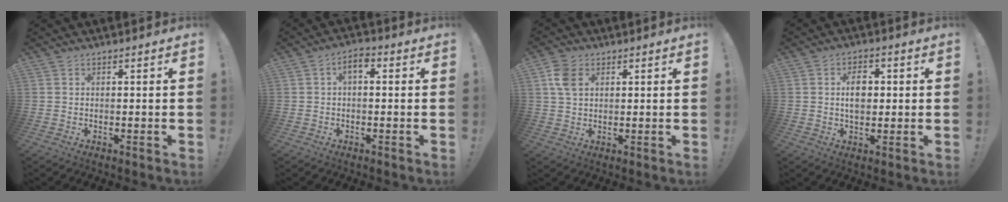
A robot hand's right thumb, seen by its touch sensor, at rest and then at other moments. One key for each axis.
{"total": 4.2, "fx": 0.2, "fy": 2.1, "fz": 3.7, "tx": -0.056, "ty": 0.007, "tz": 0.000}
{"total": 6.8, "fx": 2.5, "fy": 4.5, "fz": 4.4, "tx": -0.081, "ty": 0.001, "tz": 0.050}
{"total": 6.8, "fx": 0.8, "fy": 4.6, "fz": 4.9, "tx": -0.074, "ty": 0.001, "tz": 0.009}